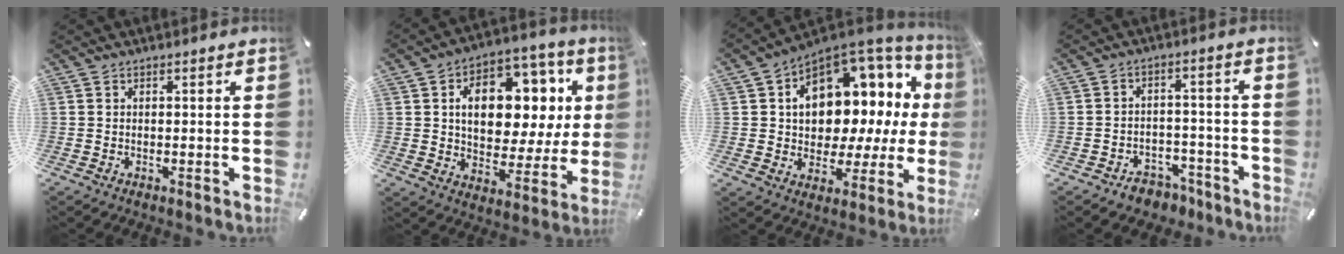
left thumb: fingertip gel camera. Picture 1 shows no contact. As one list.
[{"total": 16.0, "force": [4.2, 10.8, 11.0], "torque": [-0.161, -0.019, 0.076]}, {"total": 12.8, "force": [3.8, 9.8, 7.3], "torque": [-0.095, -0.053, 0.068]}, {"total": 6.0, "force": [-4.0, 4.0, 1.9], "torque": [-0.021, 0.030, -0.067]}]